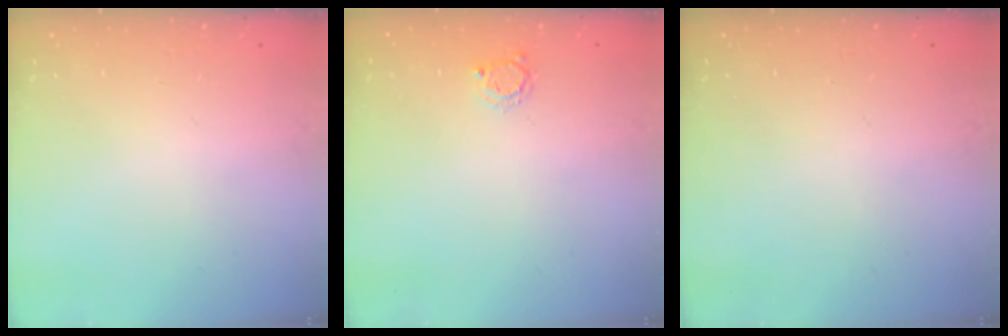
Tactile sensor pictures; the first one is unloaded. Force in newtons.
{"total": 2.8, "press": 2.7, "slide": 0.4}
{"total": 0.0}